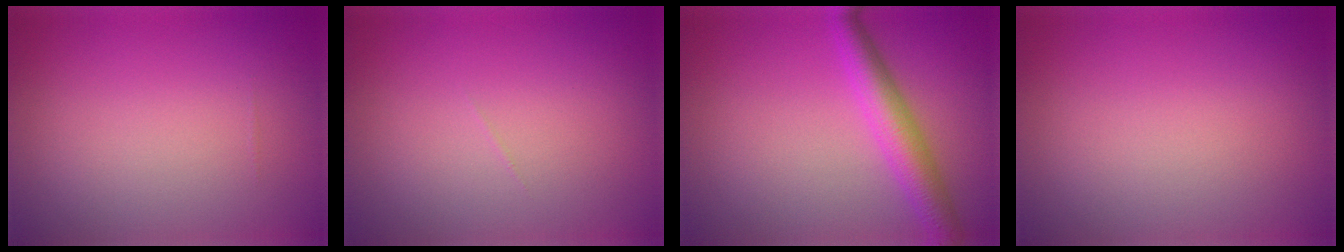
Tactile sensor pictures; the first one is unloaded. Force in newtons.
{"total": 0.0}
{"total": 4.2, "press": 4.2, "slide": 0.1}
{"total": 0.0}